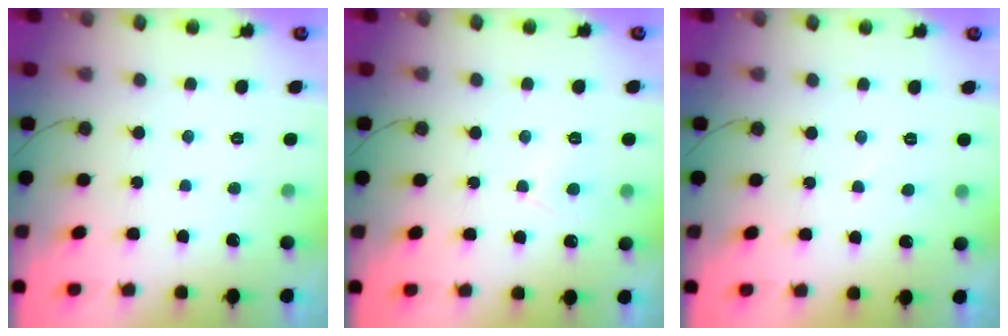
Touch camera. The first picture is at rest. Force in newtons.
{"total": 5.2, "press": 5.2, "slide": 0.6}
{"total": 1.7, "press": 1.6, "slide": 0.4}